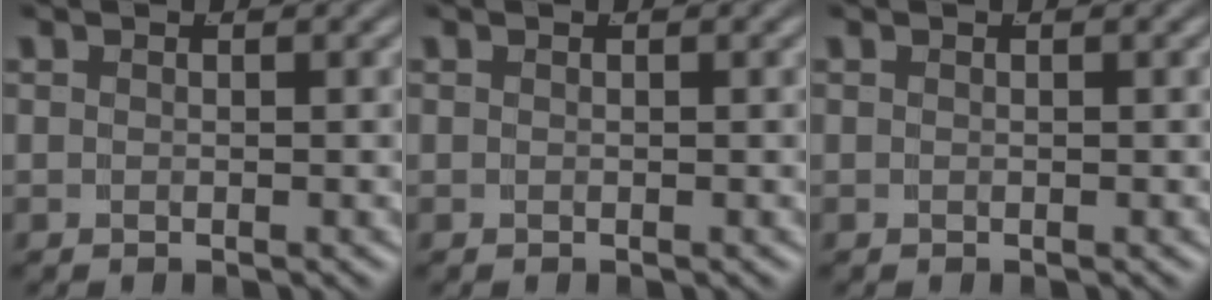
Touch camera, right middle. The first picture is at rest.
{"total": 0.0}
{"total": 0.0}